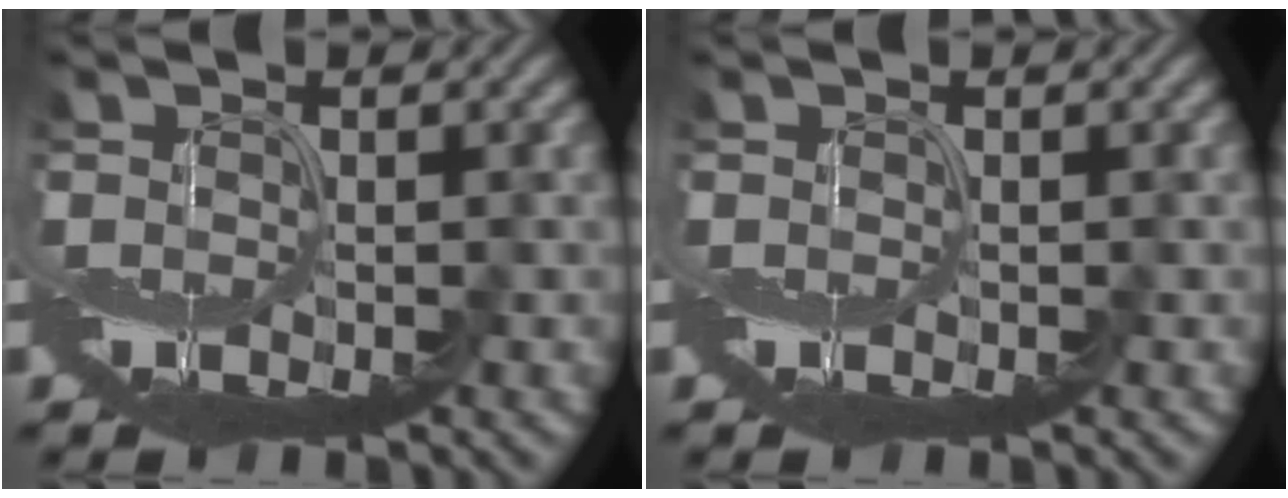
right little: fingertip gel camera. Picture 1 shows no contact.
{"total": 0.0}